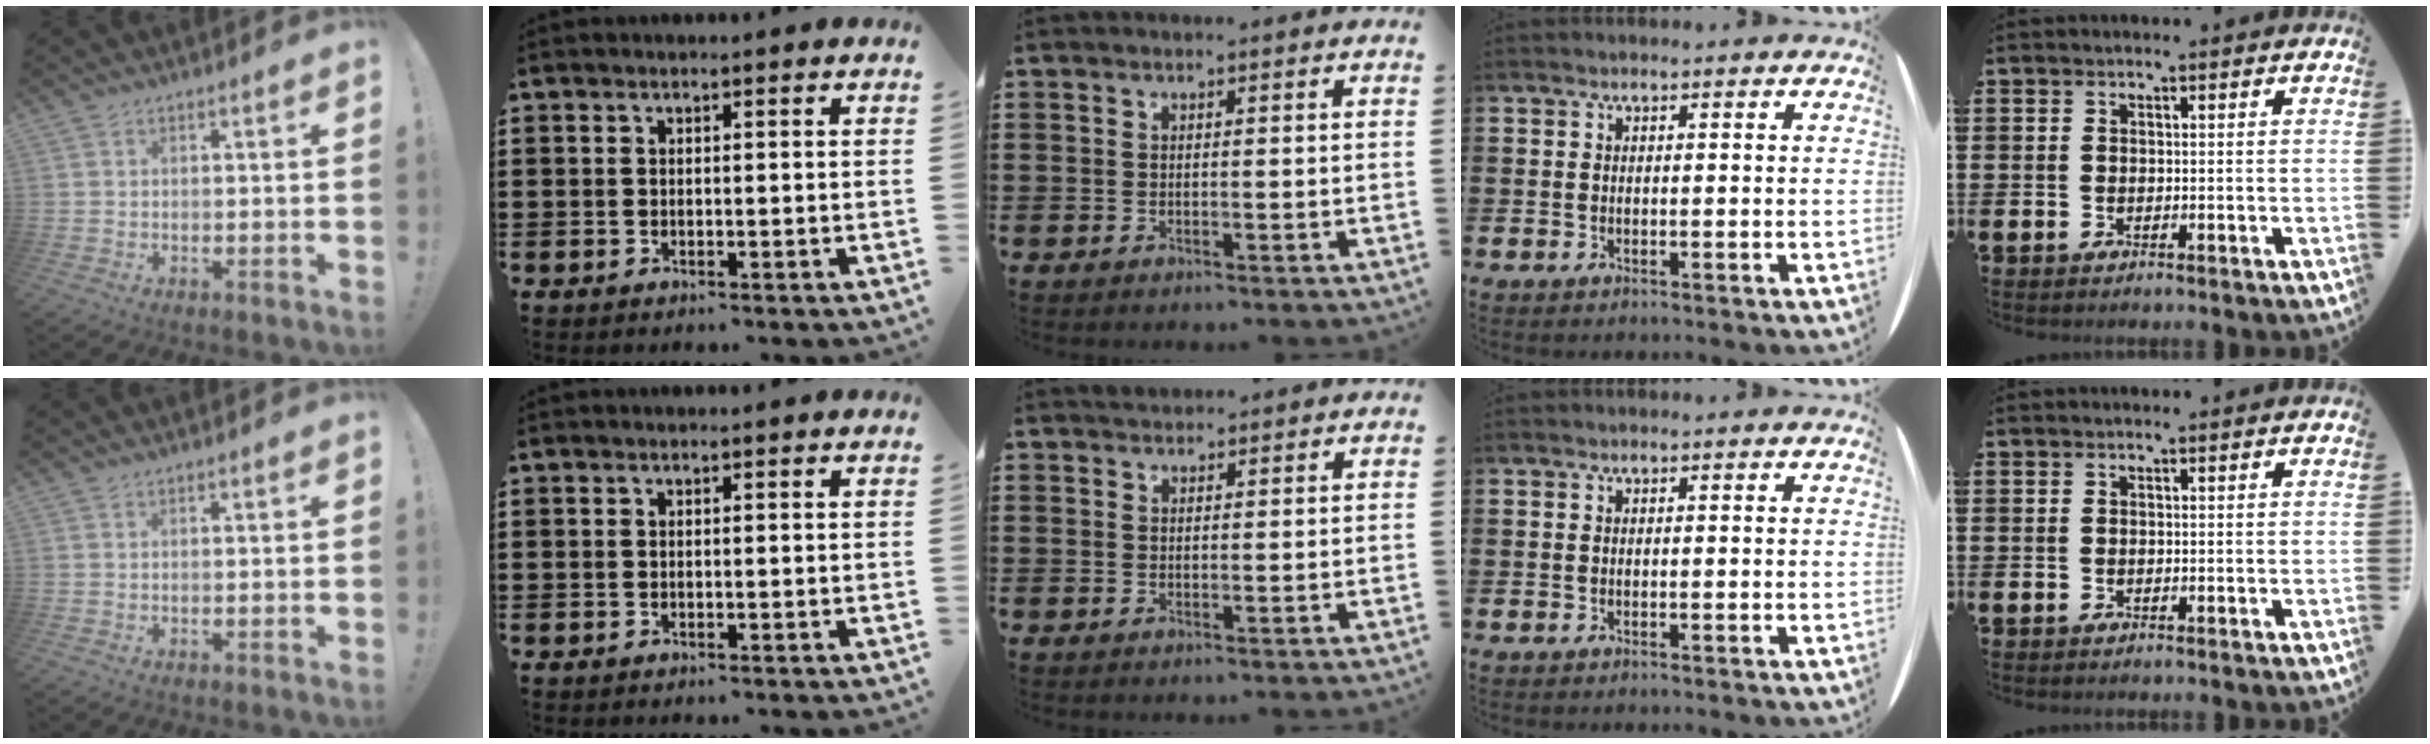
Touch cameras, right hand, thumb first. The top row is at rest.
{"middle": {"total": 1.1, "force": [1.0, 0.5, -0.1], "torque": [0.008, 0.000, 0.018]}}